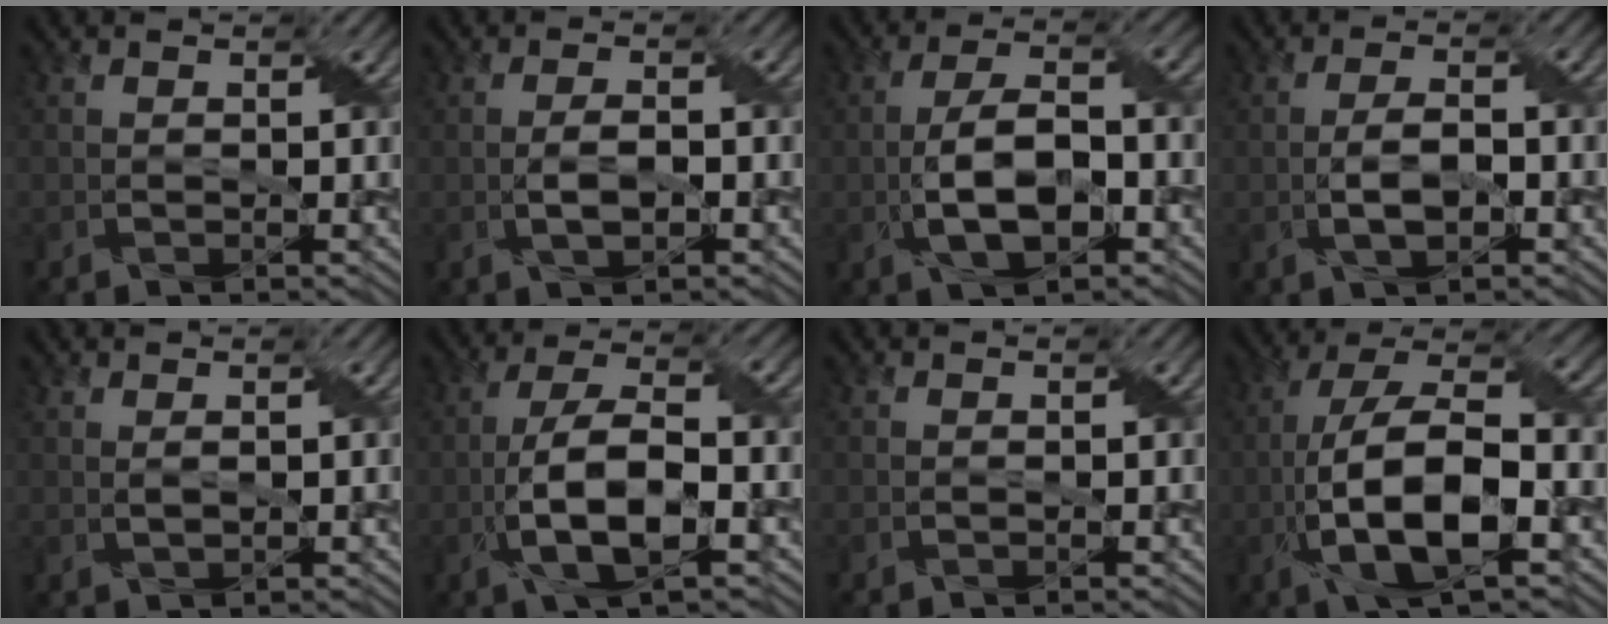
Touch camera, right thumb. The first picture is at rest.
{"total": 3.3, "force": [-0.9, 1.2, 2.9], "torque": [-0.064, 0.001, -0.017]}
{"total": 8.7, "force": [-2.3, 3.9, 7.4], "torque": [-0.146, 0.009, -0.043]}
{"total": 4.6, "force": [-1.3, 1.9, 3.9], "torque": [-0.084, 0.002, -0.026]}
{"total": 1.1, "force": [0.4, 0.2, 1.0], "torque": [-0.027, 0.003, 0.012]}
{"total": 10.1, "force": [-2.9, 3.5, 9.0], "torque": [-0.179, 0.009, -0.056]}
{"total": 0.0}
{"total": 14.0, "force": [-3.7, 5.4, 12.3], "torque": [-0.262, -0.001, -0.072]}